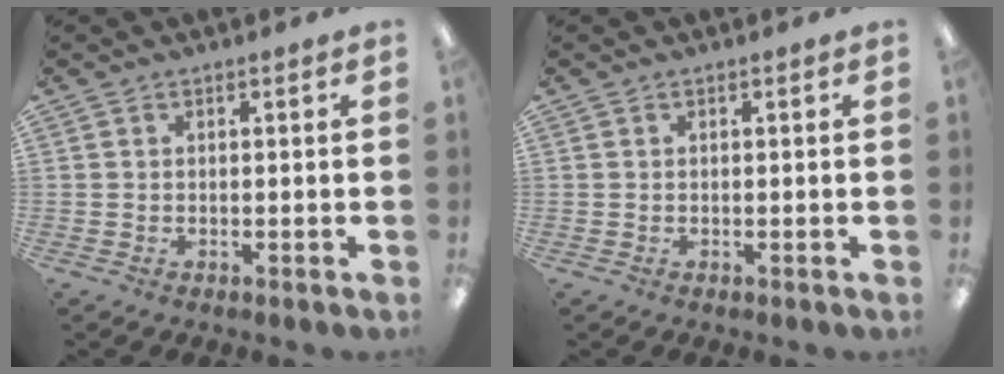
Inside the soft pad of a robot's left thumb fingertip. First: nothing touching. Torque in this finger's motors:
{"motor_torque": [-0.01, 0.01, -0.12, 0.06, 0.00]}